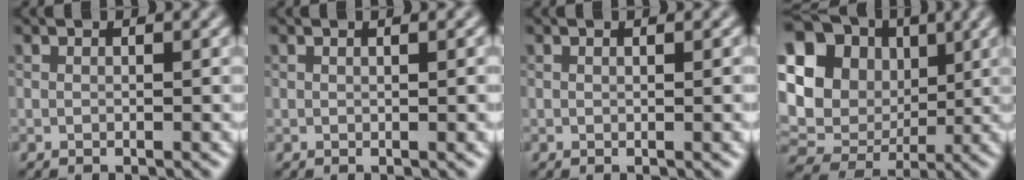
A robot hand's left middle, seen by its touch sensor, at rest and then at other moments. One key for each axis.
{"total": 1.7, "fx": 0.5, "fy": 0.8, "fz": 1.5, "tx": -0.006, "ty": 0.008, "tz": -0.008}
{"total": 1.6, "fx": 0.3, "fy": 0.6, "fz": 1.4, "tx": -0.009, "ty": 0.007, "tz": -0.006}
{"total": 14.4, "fx": 3.5, "fy": 12.0, "fz": 7.2, "tx": -0.175, "ty": 0.041, "tz": 0.066}